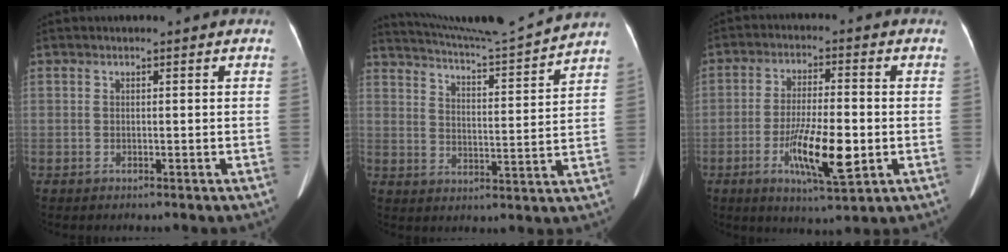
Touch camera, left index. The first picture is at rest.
{"total": 14.3, "force": [13.7, -2.5, 3.5], "torque": [-0.075, -0.033, 0.202]}
{"total": 10.1, "force": [-2.8, 1.8, 9.5], "torque": [-0.171, -0.014, -0.047]}